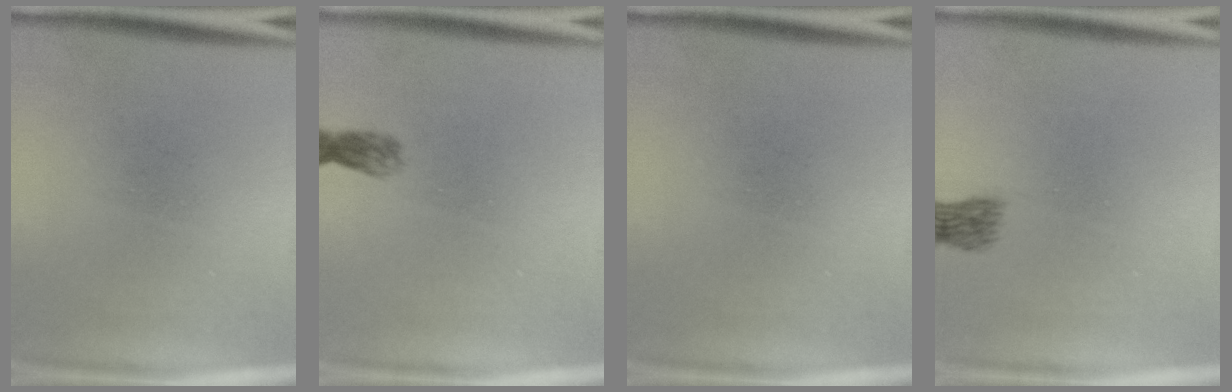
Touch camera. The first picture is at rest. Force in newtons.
{"total": 1.5}
{"total": 0.0}
{"total": 2.1}